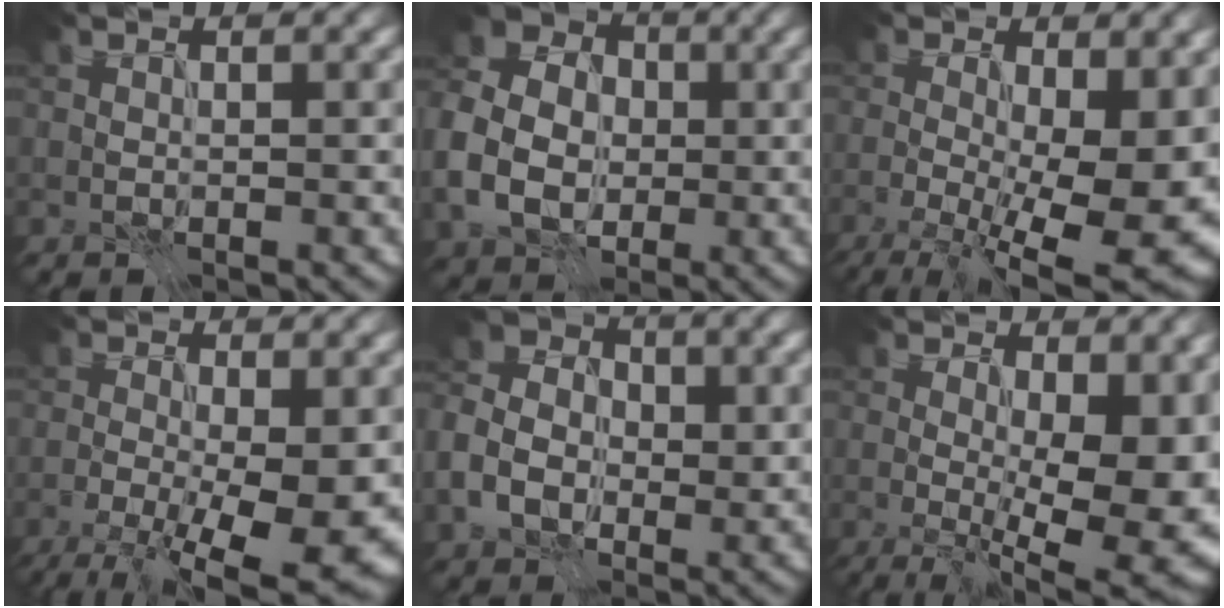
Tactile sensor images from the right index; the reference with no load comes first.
{"total": 8.9, "force": [-1.1, 7.5, 4.7], "torque": [-0.115, -0.003, -0.023]}
{"total": 12.8, "force": [-1.5, 5.1, 11.7], "torque": [-0.154, -0.017, -0.005]}
{"total": 9.5, "force": [-2.6, 2.7, 8.7], "torque": [-0.123, -0.014, -0.036]}
{"total": 6.6, "force": [-1.1, 5.3, 3.8], "torque": [-0.074, 0.004, -0.029]}
{"total": 13.1, "force": [-0.3, 5.8, 11.8], "torque": [-0.128, -0.002, 0.013]}